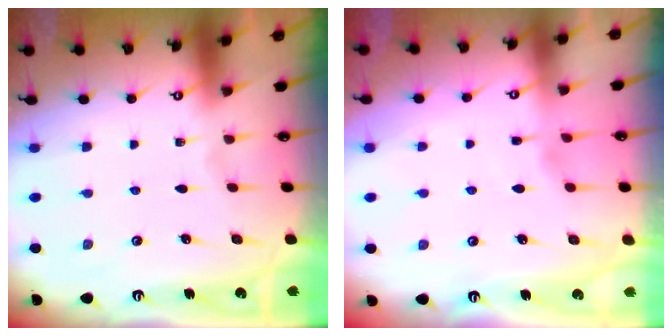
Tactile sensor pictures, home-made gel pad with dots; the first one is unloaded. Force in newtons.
{"total": 1.6, "press": 1.5, "slide": 0.4}